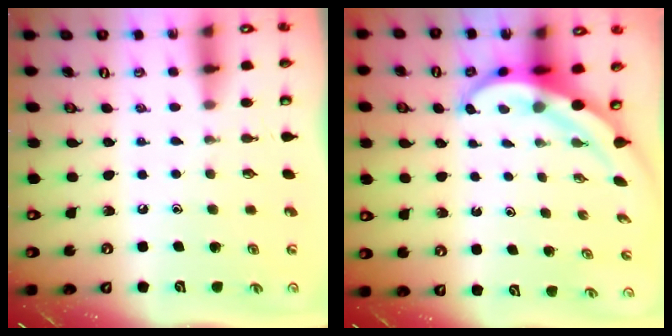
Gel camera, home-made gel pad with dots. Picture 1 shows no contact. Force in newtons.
{"total": 4.2, "press": 4.2, "slide": 0.6}